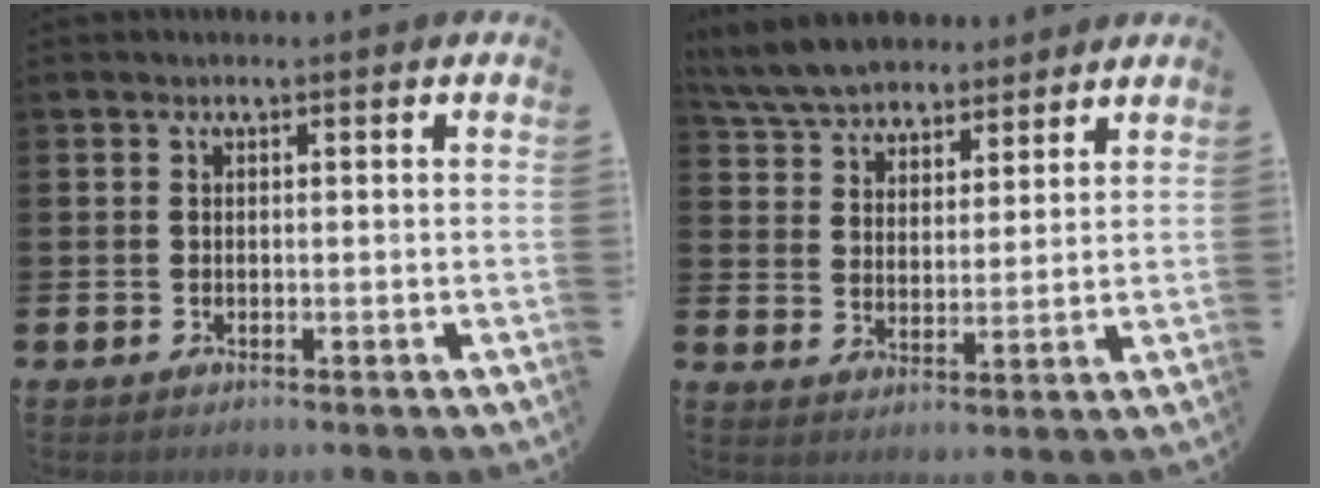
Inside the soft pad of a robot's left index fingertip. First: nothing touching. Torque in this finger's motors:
{"motor_torque": [0.86, -0.95, 0.77, 0.04]}